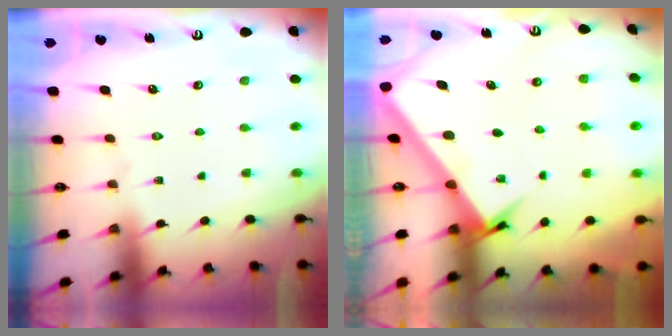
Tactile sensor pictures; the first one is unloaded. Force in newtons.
{"total": 3.5, "press": 3.5, "slide": 0.3}